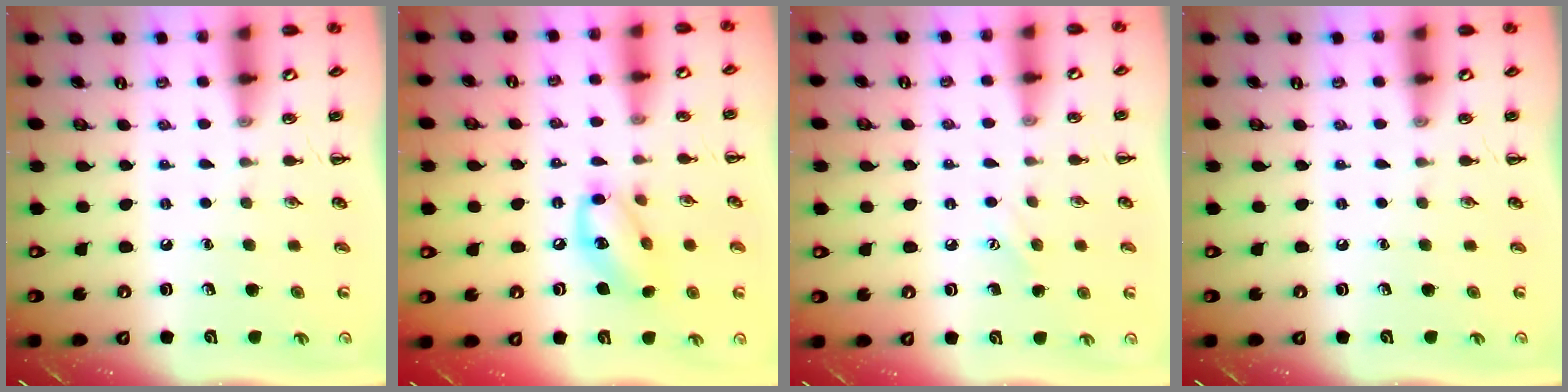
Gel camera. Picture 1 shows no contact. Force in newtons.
{"total": 12.7, "press": 12.6, "slide": 1.8}
{"total": 4.9, "press": 4.7, "slide": 1.2}
{"total": 0.0}